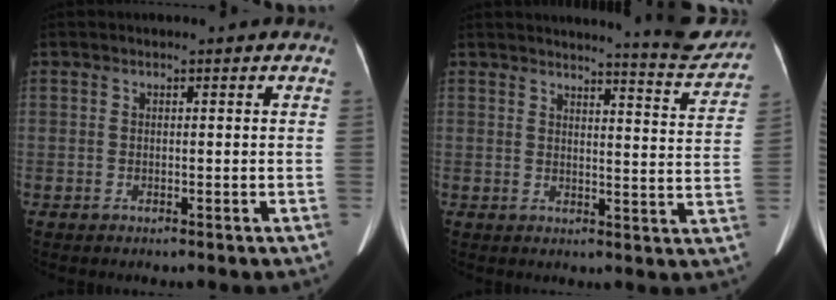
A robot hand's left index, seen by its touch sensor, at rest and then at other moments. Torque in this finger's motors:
{"motor_torque": [-0.40, -1.12, -0.11, 0.00]}